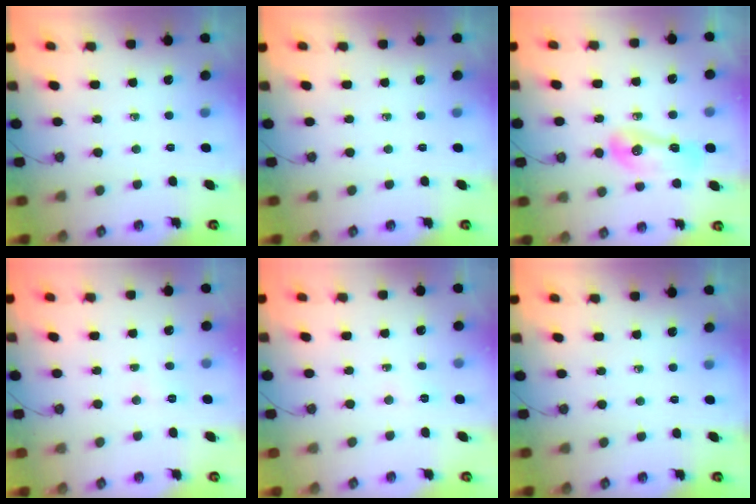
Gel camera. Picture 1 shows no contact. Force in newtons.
{"total": 0.0}
{"total": 10.5, "press": 10.4, "slide": 1.8}
{"total": 3.8, "press": 3.8, "slide": 0.4}
{"total": 2.8, "press": 2.5, "slide": 1.2}
{"total": 0.0}